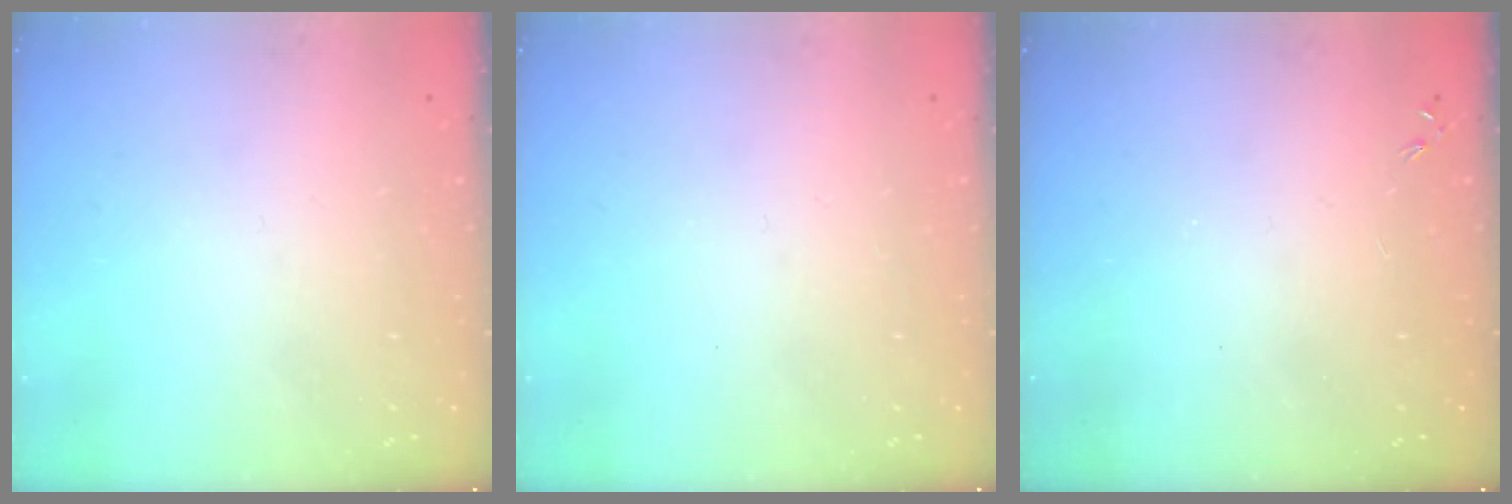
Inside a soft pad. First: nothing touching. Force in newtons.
{"total": 0.0}
{"total": 0.0}